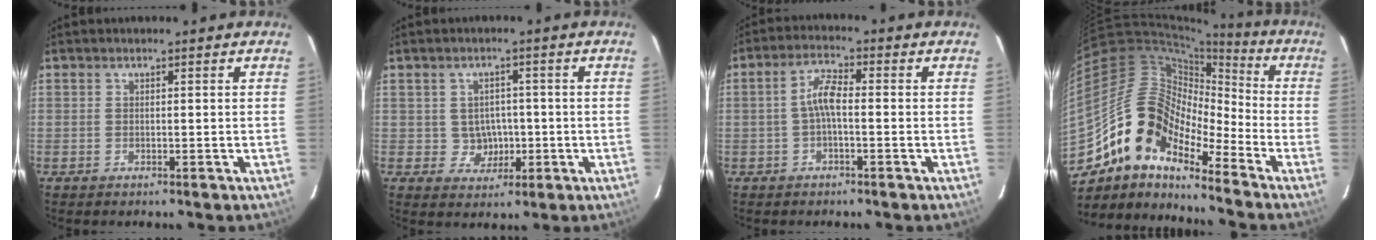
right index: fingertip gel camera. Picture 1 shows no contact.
{"total": 4.4, "force": [-0.5, 4.3, 0.9], "torque": [-0.025, 0.017, 0.006]}
{"total": 4.1, "force": [-0.8, 1.1, 3.8], "torque": [-0.081, 0.014, -0.018]}
{"total": 14.7, "force": [-10.2, 6.4, 8.4], "torque": [-0.137, 0.012, -0.212]}